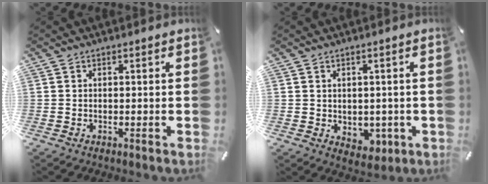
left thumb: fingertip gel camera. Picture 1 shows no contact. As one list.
[{"total": 3.0, "force": [0.2, 2.9, 0.8], "torque": [0.000, -0.004, 0.005]}]